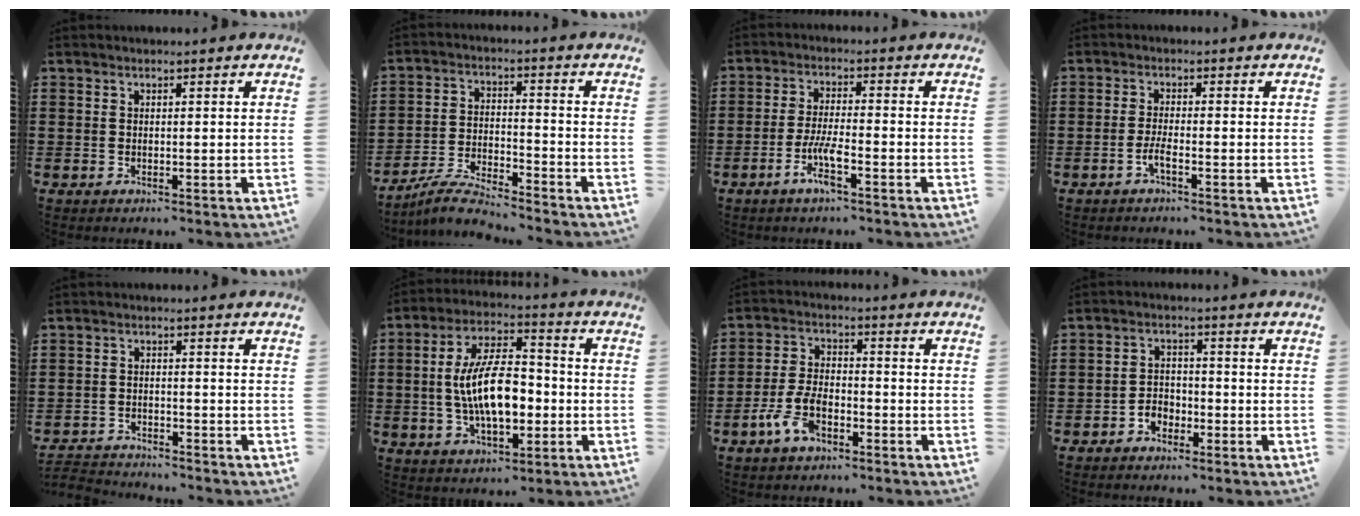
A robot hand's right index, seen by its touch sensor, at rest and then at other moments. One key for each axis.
{"total": 5.8, "fx": -5.6, "fy": 0.1, "fz": 1.5, "tx": -0.046, "ty": -0.004, "tz": -0.111}
{"total": 5.7, "fx": -2.8, "fy": 0.6, "fz": 4.9, "tx": -0.116, "ty": -0.018, "tz": -0.056}
{"total": 2.5, "fx": -1.3, "fy": 0.0, "fz": 2.1, "tx": -0.046, "ty": -0.007, "tz": -0.025}
{"total": 2.7, "fx": -2.7, "fy": 0.2, "fz": -0.3, "tx": -0.003, "ty": -0.001, "tz": -0.059}
{"total": 12.0, "fx": -1.4, "fy": 5.4, "fz": 10.6, "tx": -0.212, "ty": 0.002, "tz": -0.029}
{"total": 6.4, "fx": -3.5, "fy": 3.1, "fz": 4.4, "tx": -0.116, "ty": -0.002, "tz": -0.072}
{"total": 2.8, "fx": -2.0, "fy": 1.8, "fz": 0.8, "tx": -0.022, "ty": 0.004, "tz": -0.043}